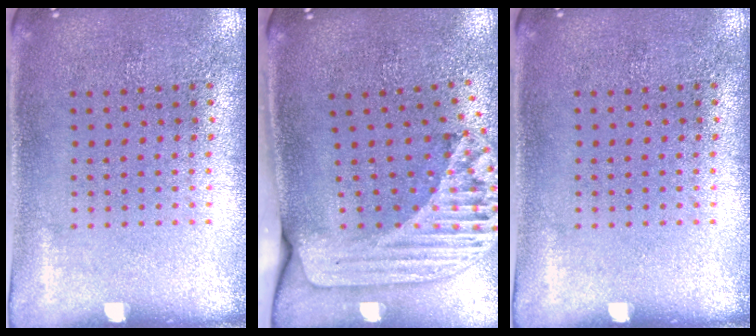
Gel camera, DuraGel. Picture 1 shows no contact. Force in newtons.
{"total": 2.4, "press": 1.7, "slide": 1.7}
{"total": 0.0}